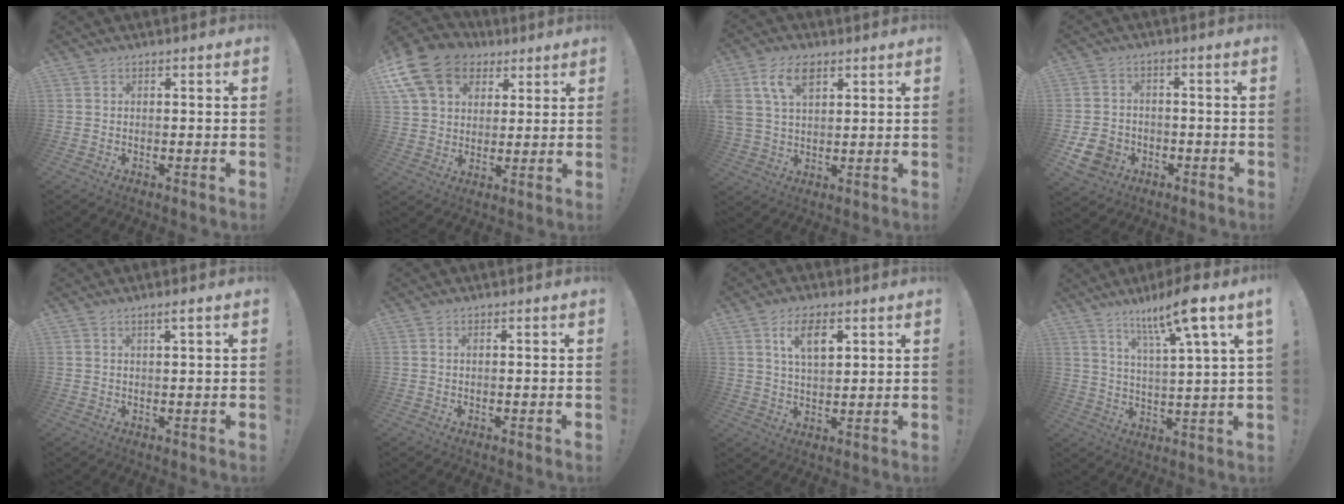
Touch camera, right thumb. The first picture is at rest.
{"total": 17.0, "force": [7.8, 12.3, 8.7], "torque": [-0.145, -0.032, 0.150]}
{"total": 10.2, "force": [5.1, 6.1, 6.4], "torque": [-0.124, -0.005, 0.098]}
{"total": 9.2, "force": [-4.3, 7.1, 3.8], "torque": [-0.073, 0.026, -0.078]}
{"total": 2.2, "force": [1.2, -0.2, 1.8], "torque": [-0.034, -0.002, 0.018]}
{"total": 0.6, "force": [0.3, 0.1, 0.5], "torque": [-0.011, 0.002, 0.006]}
{"total": 8.0, "force": [3.7, 3.8, 5.9], "torque": [-0.091, -0.011, 0.062]}
{"total": 12.8, "force": [7.6, 0.5, 10.3], "torque": [-0.167, -0.042, 0.110]}